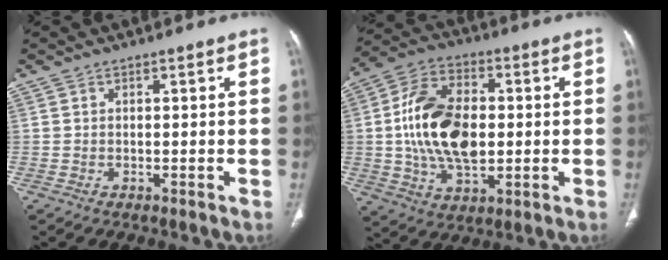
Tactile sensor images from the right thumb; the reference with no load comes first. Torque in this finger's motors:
{"motor_torque": [-0.34, 1.61, 1.04, -1.04, 0.60]}